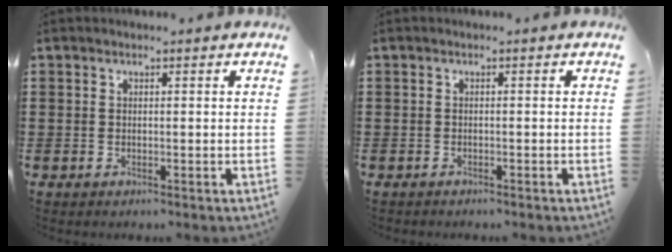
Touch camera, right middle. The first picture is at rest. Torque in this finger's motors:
{"motor_torque": [0.12, 0.10, 0.02, 0.01]}